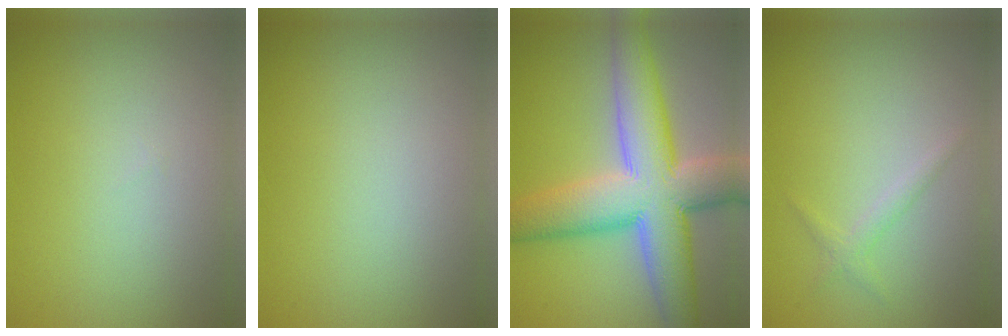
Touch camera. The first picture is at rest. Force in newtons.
{"total": 0.0}
{"total": 11.2, "press": 11.2, "slide": 0.5}
{"total": 1.1, "press": 1.1, "slide": 0.0}